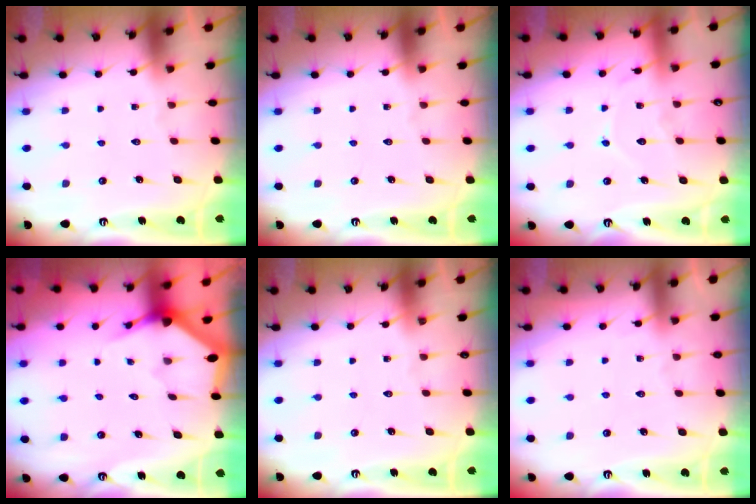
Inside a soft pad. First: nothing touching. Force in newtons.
{"total": 0.0}
{"total": 8.3, "press": 8.2, "slide": 0.9}
{"total": 3.0, "press": 3.0, "slide": 0.1}
{"total": 0.0}
{"total": 3.9, "press": 3.9, "slide": 0.5}